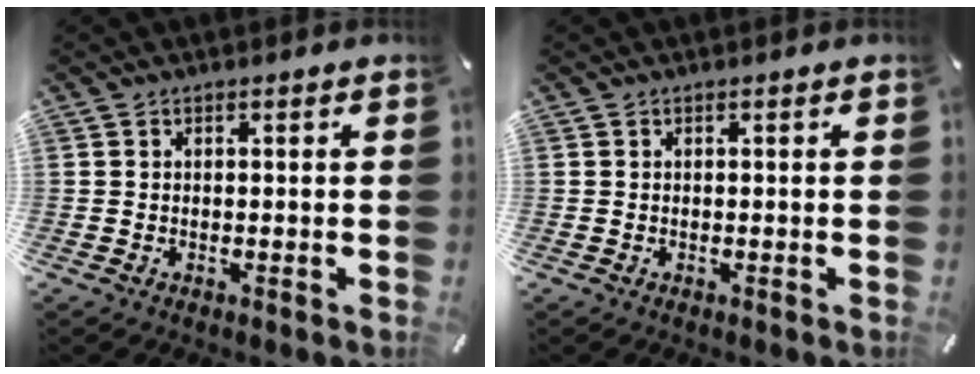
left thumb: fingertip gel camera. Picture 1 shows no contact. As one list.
[{"total": 0.0}]